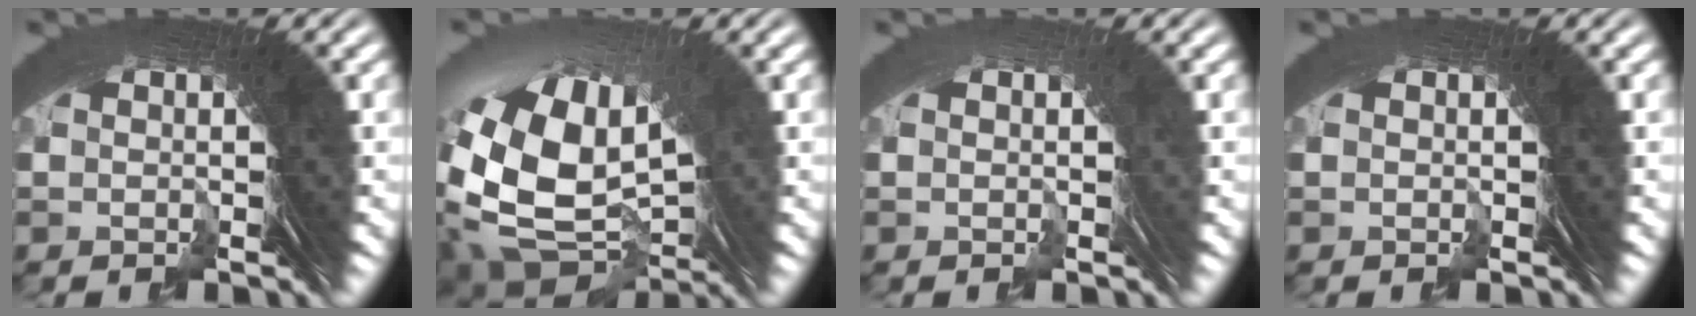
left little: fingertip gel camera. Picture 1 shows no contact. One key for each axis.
{"total": 10.4, "fx": -1.9, "fy": 7.4, "fz": 7.0, "tx": -0.170, "ty": -0.060, "tz": 0.002}
{"total": 1.0, "fx": -0.7, "fy": -0.5, "fz": -0.5, "tx": 0.014, "ty": 0.009, "tz": -0.012}
{"total": 0.0}